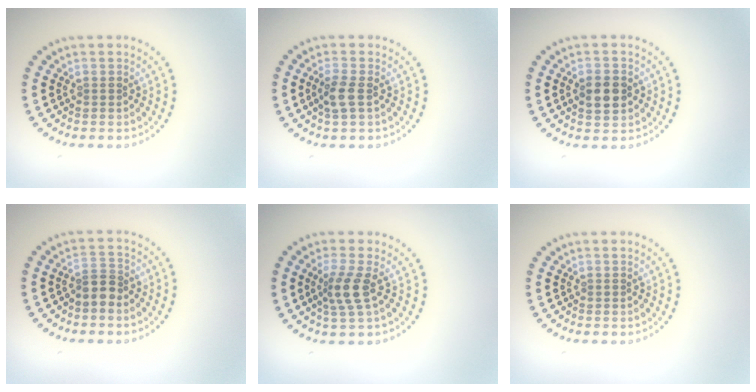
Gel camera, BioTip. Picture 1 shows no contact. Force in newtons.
{"total": 1.9, "press": 1.8, "slide": 0.6}
{"total": 3.0, "press": 3.0, "slide": 0.1}
{"total": 2.1, "press": 1.6, "slide": 1.3}
{"total": 2.7, "press": 2.0, "slide": 1.7}
{"total": 0.0}